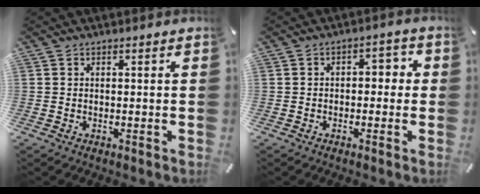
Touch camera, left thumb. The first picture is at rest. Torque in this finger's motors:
{"motor_torque": [0.63, 0.31, 0.64, 0.18, 0.00]}